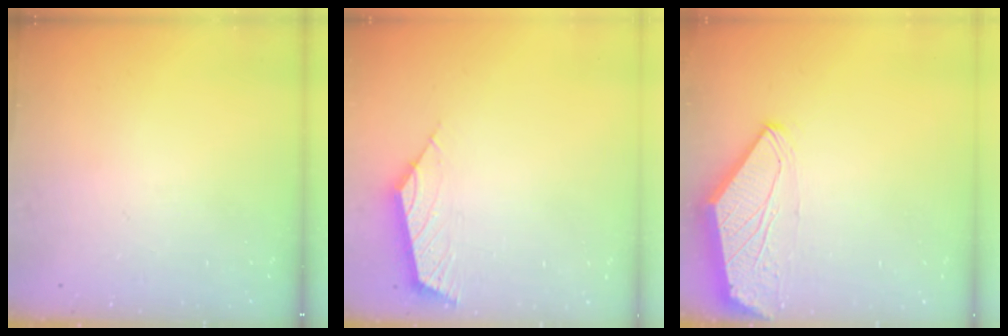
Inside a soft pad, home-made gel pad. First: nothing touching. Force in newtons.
{"total": 3.0, "press": 2.9, "slide": 0.8}
{"total": 0.0}